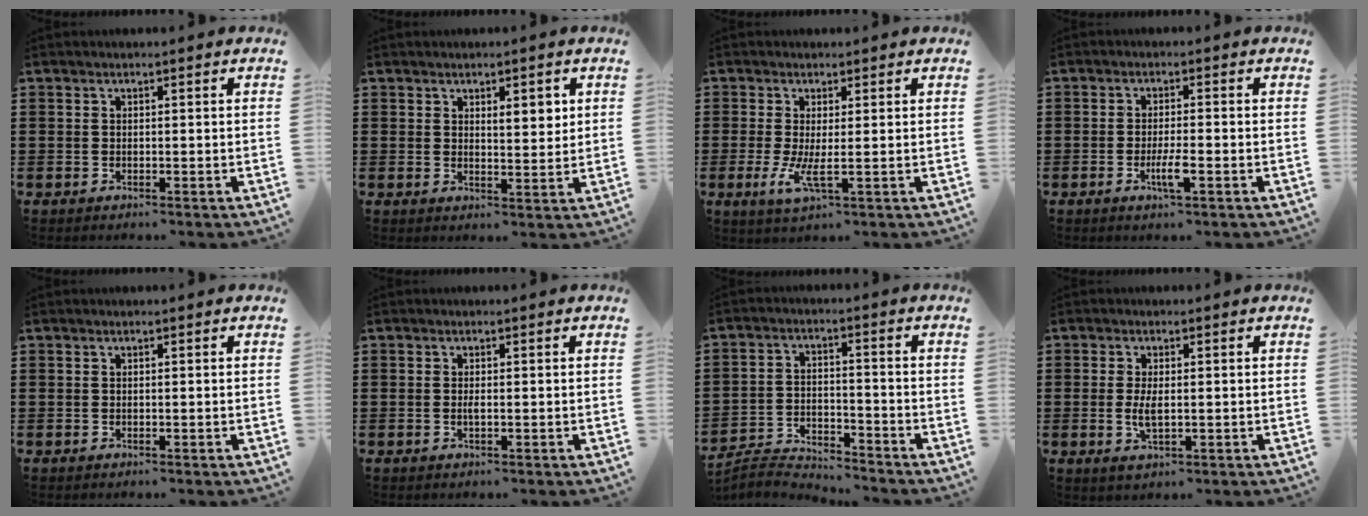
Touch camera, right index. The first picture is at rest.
{"total": 3.4, "force": [1.6, 1.3, 2.7], "torque": [-0.039, 0.001, 0.021]}
{"total": 3.9, "force": [-0.3, 0.6, 3.8], "torque": [-0.085, -0.011, -0.009]}
{"total": 3.7, "force": [-1.5, 0.4, 3.3], "torque": [-0.064, -0.005, -0.029]}
{"total": 0.0}
{"total": 1.0, "force": [-0.3, 0.0, 0.9], "torque": [-0.018, -0.007, -0.004]}
{"total": 4.0, "force": [-4.0, 0.3, 0.1], "torque": [-0.017, 0.001, -0.088]}
{"total": 3.7, "force": [-0.3, 1.4, 3.4], "torque": [-0.078, -0.006, -0.010]}